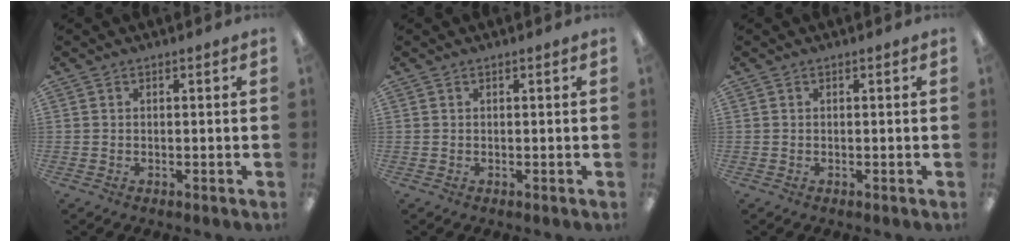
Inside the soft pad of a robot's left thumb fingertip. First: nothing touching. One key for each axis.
{"total": 0.0}
{"total": 0.0}